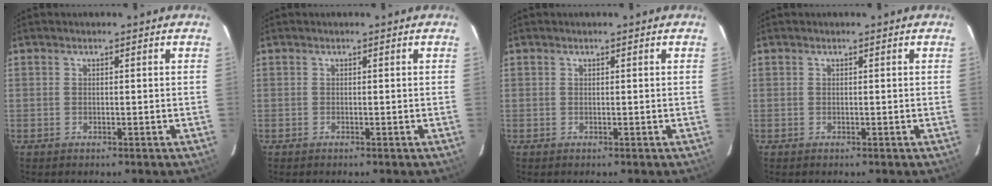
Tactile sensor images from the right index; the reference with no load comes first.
{"total": 0.0}
{"total": 0.0}
{"total": 0.0}